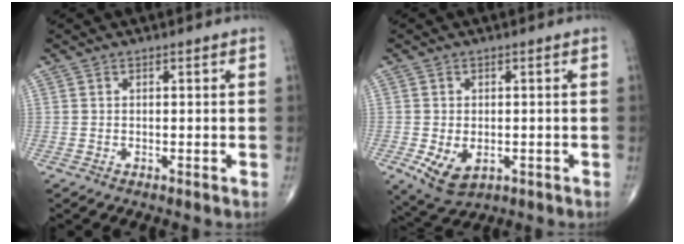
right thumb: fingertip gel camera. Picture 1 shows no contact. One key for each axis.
{"total": 6.7, "fx": -1.9, "fy": 4.2, "fz": 4.8, "tx": -0.082, "ty": -0.006, "tz": -0.019}